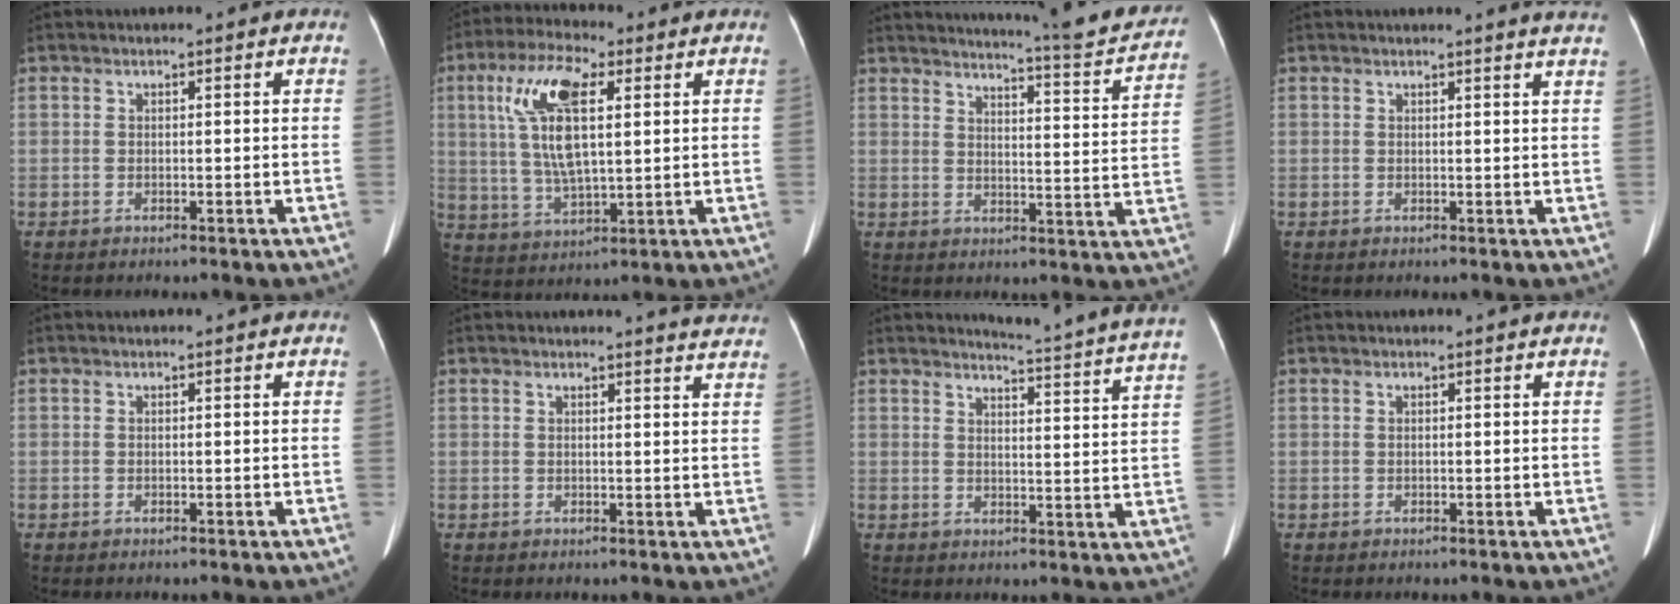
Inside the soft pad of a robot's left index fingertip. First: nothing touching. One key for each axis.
{"total": 12.0, "fx": 3.5, "fy": 3.3, "fz": 11.0, "tx": -0.235, "ty": 0.013, "tz": 0.067}
{"total": 16.6, "fx": 15.6, "fy": 0.3, "fz": 5.6, "tx": -0.078, "ty": -0.056, "tz": 0.183}
{"total": 4.9, "fx": 4.5, "fy": -0.5, "fz": 1.7, "tx": -0.018, "ty": -0.007, "tz": 0.028}
{"total": 0.0}
{"total": 7.3, "fx": 7.2, "fy": 0.1, "fz": 1.2, "tx": -0.003, "ty": -0.028, "tz": 0.051}
{"total": 15.6, "fx": 15.1, "fy": -1.9, "fz": 3.6, "tx": -0.055, "ty": -0.099, "tz": 0.159}
{"total": 0.8, "fx": 0.8, "fy": 0.1, "fz": 0.2, "tx": -0.010, "ty": 0.005, "tz": 0.005}